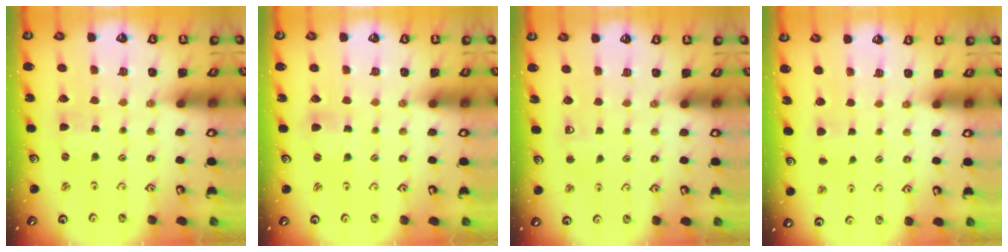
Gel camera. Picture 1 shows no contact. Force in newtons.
{"total": 2.1, "press": 2.1, "slide": 0.3}
{"total": 3.9, "press": 3.9, "slide": 0.7}
{"total": 3.6, "press": 3.6, "slide": 0.5}